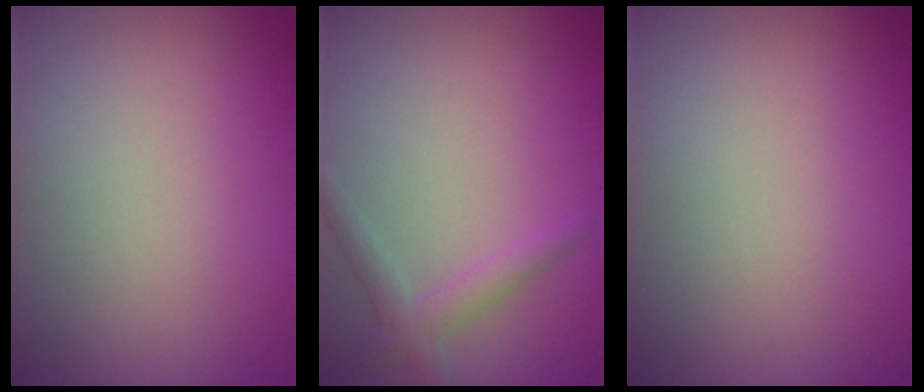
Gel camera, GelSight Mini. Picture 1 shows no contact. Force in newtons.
{"total": 2.0, "press": 2.0, "slide": 0.1}
{"total": 0.0}